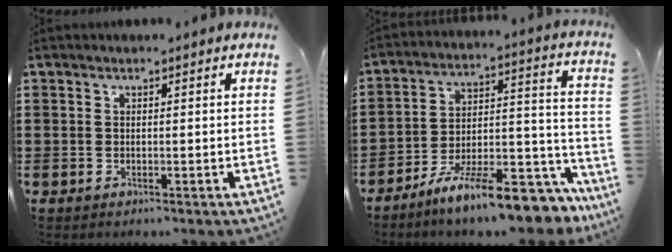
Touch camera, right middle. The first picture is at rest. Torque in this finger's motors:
{"motor_torque": [2.14, 0.00, 0.39, 0.21]}